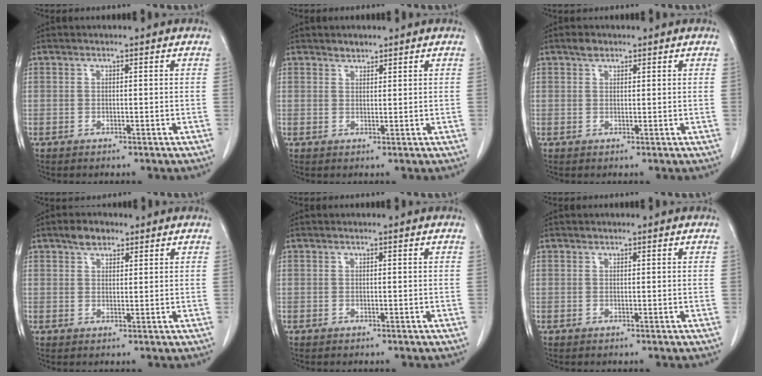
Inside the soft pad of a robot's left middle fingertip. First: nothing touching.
{"total": 1.3, "force": [1.1, 0.5, 0.1], "torque": [-0.003, -0.002, 0.019]}
{"total": 1.4, "force": [1.1, 0.8, 0.5], "torque": [-0.013, 0.004, 0.017]}
{"total": 3.0, "force": [2.1, 1.7, 1.3], "torque": [-0.027, 0.008, 0.036]}
{"total": 0.0}
{"total": 0.0}